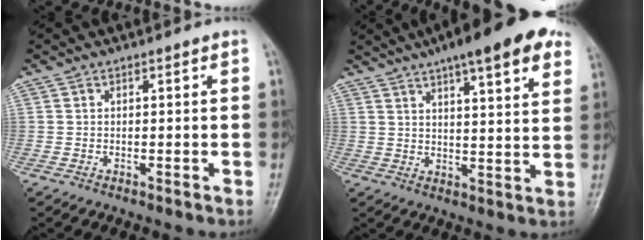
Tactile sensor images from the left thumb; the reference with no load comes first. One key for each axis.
{"total": 18.2, "fx": 11.5, "fy": 4.4, "fz": 13.4, "tx": -0.174, "ty": -0.013, "tz": 0.149}